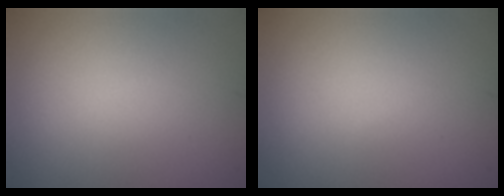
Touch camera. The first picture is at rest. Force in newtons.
{"total": 0.0}